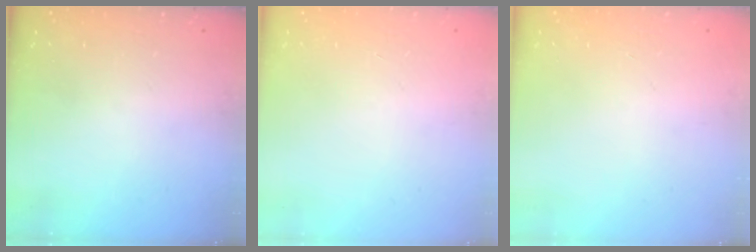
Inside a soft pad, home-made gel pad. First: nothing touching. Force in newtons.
{"total": 0.0}
{"total": 0.0}